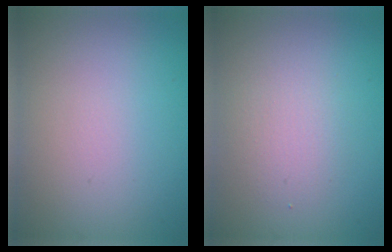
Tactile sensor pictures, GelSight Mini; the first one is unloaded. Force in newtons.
{"total": 2.1, "press": 2.0, "slide": 0.1}